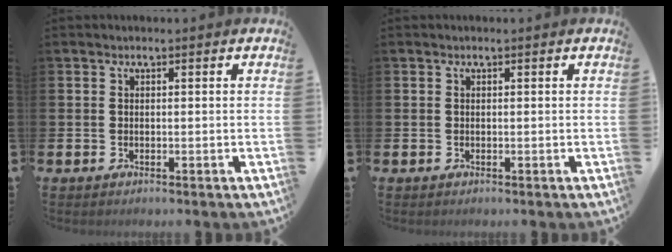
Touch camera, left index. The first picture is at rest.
{"total": 0.0}